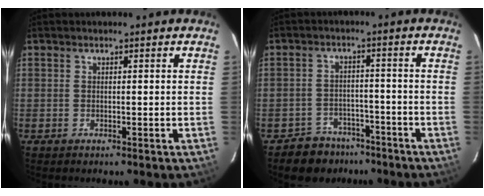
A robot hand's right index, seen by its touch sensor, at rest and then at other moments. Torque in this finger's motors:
{"motor_torque": [-0.35, -0.13, -0.71, -0.18]}